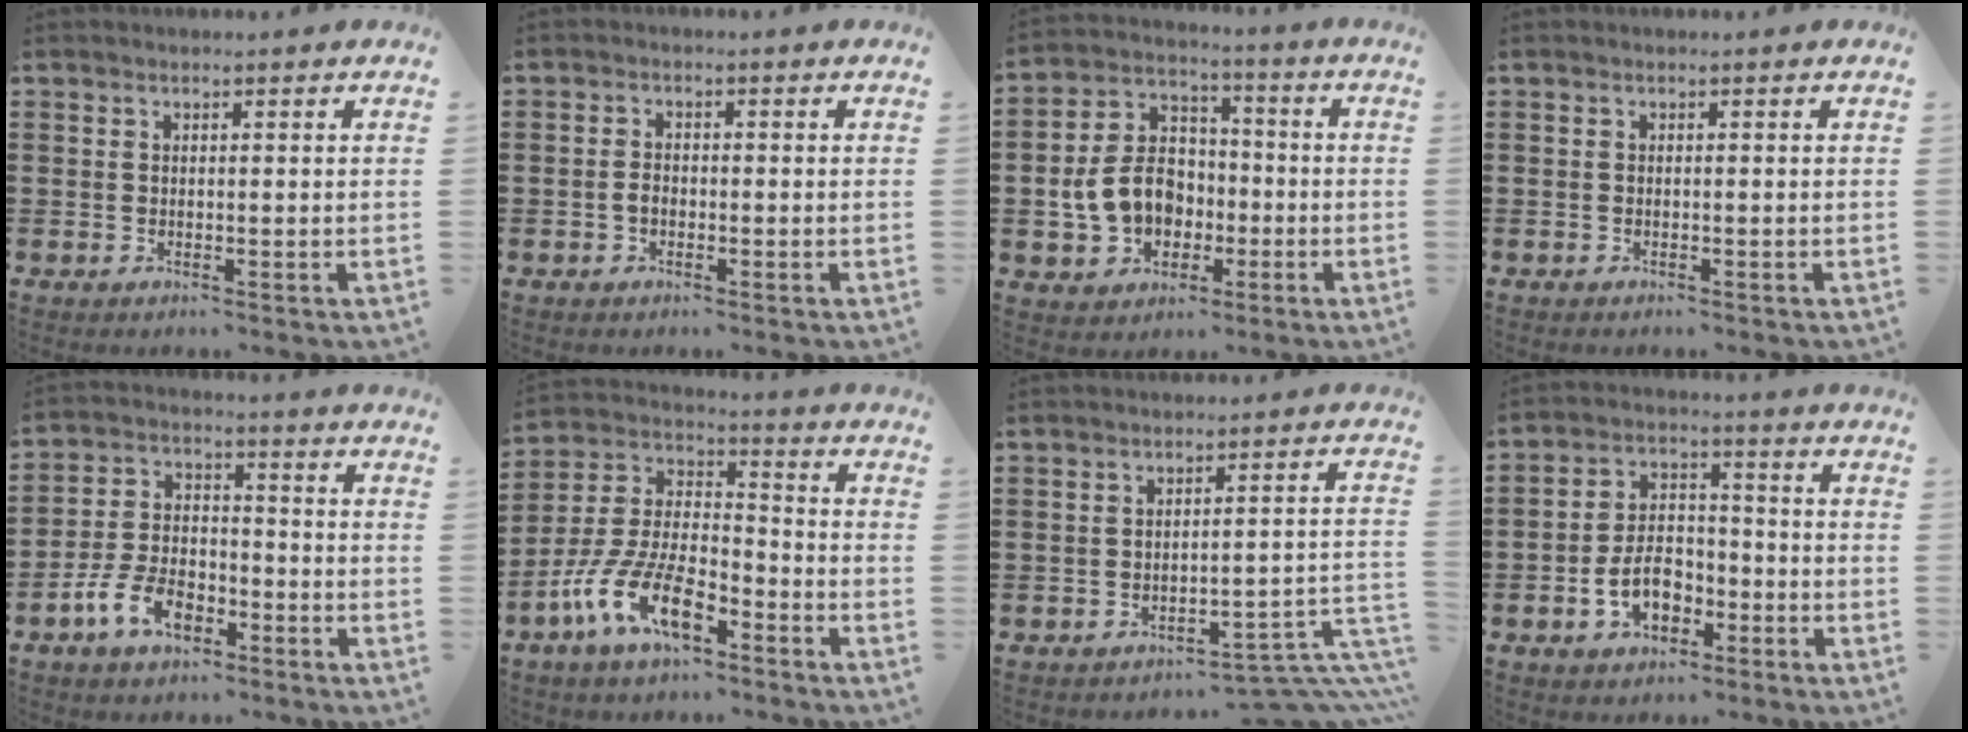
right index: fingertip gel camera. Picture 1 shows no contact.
{"total": 1.5, "force": [-0.5, 0.9, 1.1], "torque": [-0.029, 0.000, -0.013]}
{"total": 9.5, "force": [-1.6, 7.6, 5.5], "torque": [-0.136, 0.015, -0.033]}
{"total": 0.0}
{"total": 7.5, "force": [-4.2, 4.0, 4.6], "torque": [-0.109, 0.010, -0.083]}
{"total": 11.9, "force": [-7.2, 4.7, 8.2], "torque": [-0.195, 0.001, -0.141]}
{"total": 5.2, "force": [-4.3, 0.6, 2.9], "torque": [-0.046, -0.004, -0.083]}
{"total": 6.8, "force": [-2.9, 4.3, 4.3], "torque": [-0.087, 0.005, -0.059]}